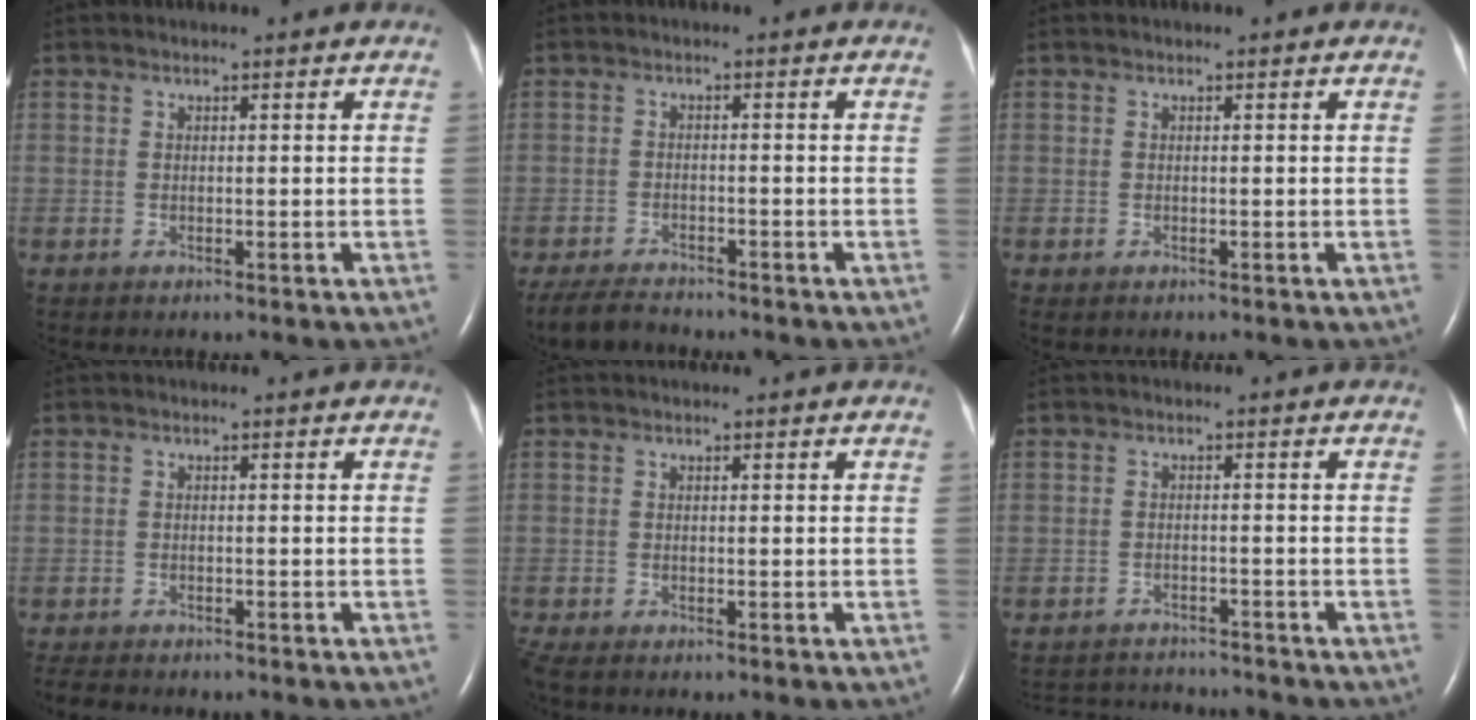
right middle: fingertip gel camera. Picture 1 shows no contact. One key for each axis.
{"total": 5.0, "fx": -4.6, "fy": 1.1, "fz": 1.7, "tx": -0.033, "ty": -0.015, "tz": -0.078}
{"total": 0.0}
{"total": 4.0, "fx": -3.5, "fy": 1.0, "fz": 1.6, "tx": -0.027, "ty": -0.010, "tz": -0.053}
{"total": 1.3, "fx": -1.1, "fy": 0.2, "fz": 0.6, "tx": -0.020, "ty": -0.007, "tz": -0.022}
{"total": 7.4, "fx": -7.3, "fy": 0.6, "fz": 0.7, "tx": -0.013, "ty": 0.002, "tz": -0.106}